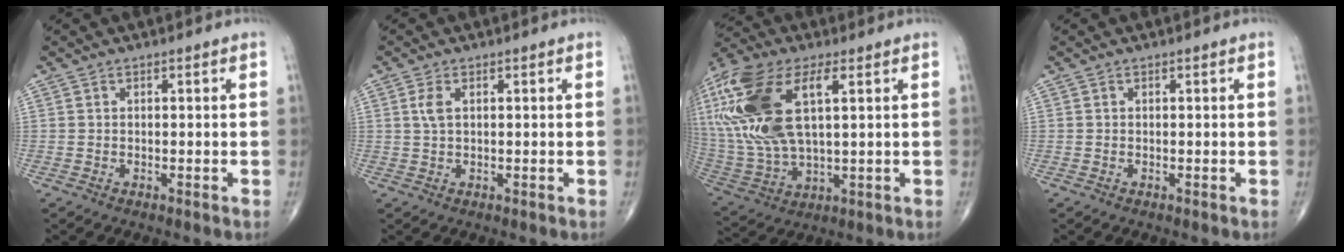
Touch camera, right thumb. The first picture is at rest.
{"total": 2.4, "force": [0.7, 1.1, 2.0], "torque": [-0.049, 0.005, 0.016]}
{"total": 23.8, "force": [6.3, 11.0, 20.2], "torque": [-0.462, -0.001, 0.120]}
{"total": 0.0}